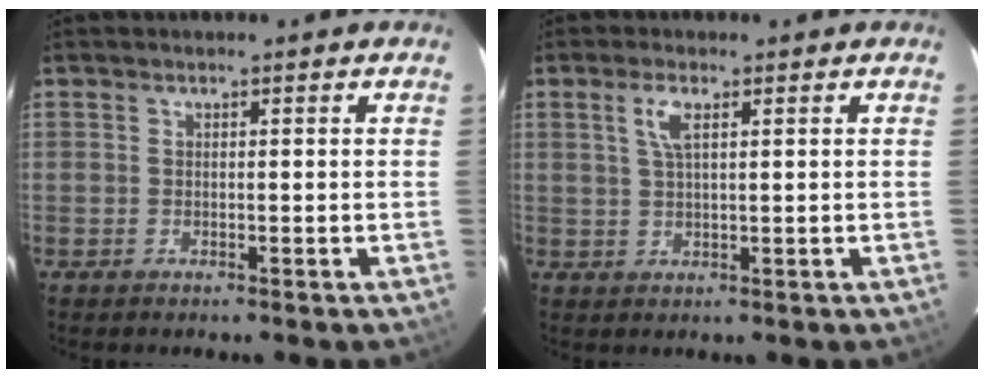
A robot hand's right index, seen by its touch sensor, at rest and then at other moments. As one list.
[{"total": 3.4, "force": [1.4, 1.1, 2.9], "torque": [-0.060, 0.002, 0.030]}]